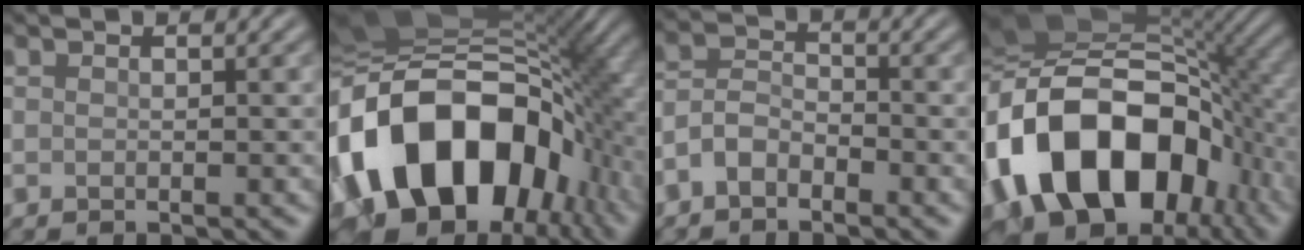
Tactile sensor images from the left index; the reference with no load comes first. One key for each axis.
{"total": 18.4, "fx": -5.2, "fy": 12.7, "fz": 12.4, "tx": -0.210, "ty": -0.009, "tz": -0.093}
{"total": 2.9, "fx": -1.9, "fy": 1.5, "fz": 1.5, "tx": -0.029, "ty": 0.009, "tz": -0.048}
{"total": 18.3, "fx": -3.7, "fy": 12.4, "fz": 12.9, "tx": -0.240, "ty": -0.007, "tz": -0.064}